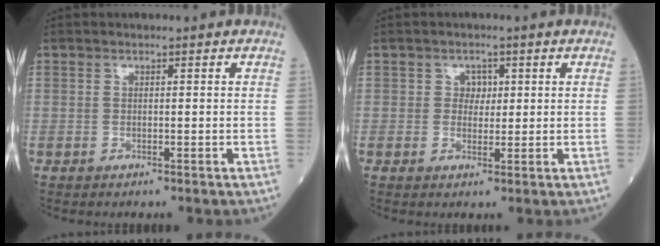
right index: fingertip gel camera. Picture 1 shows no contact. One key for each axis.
{"total": 2.1, "fx": 0.6, "fy": 1.8, "fz": 1.0, "tx": -0.007, "ty": -0.001, "tz": 0.005}